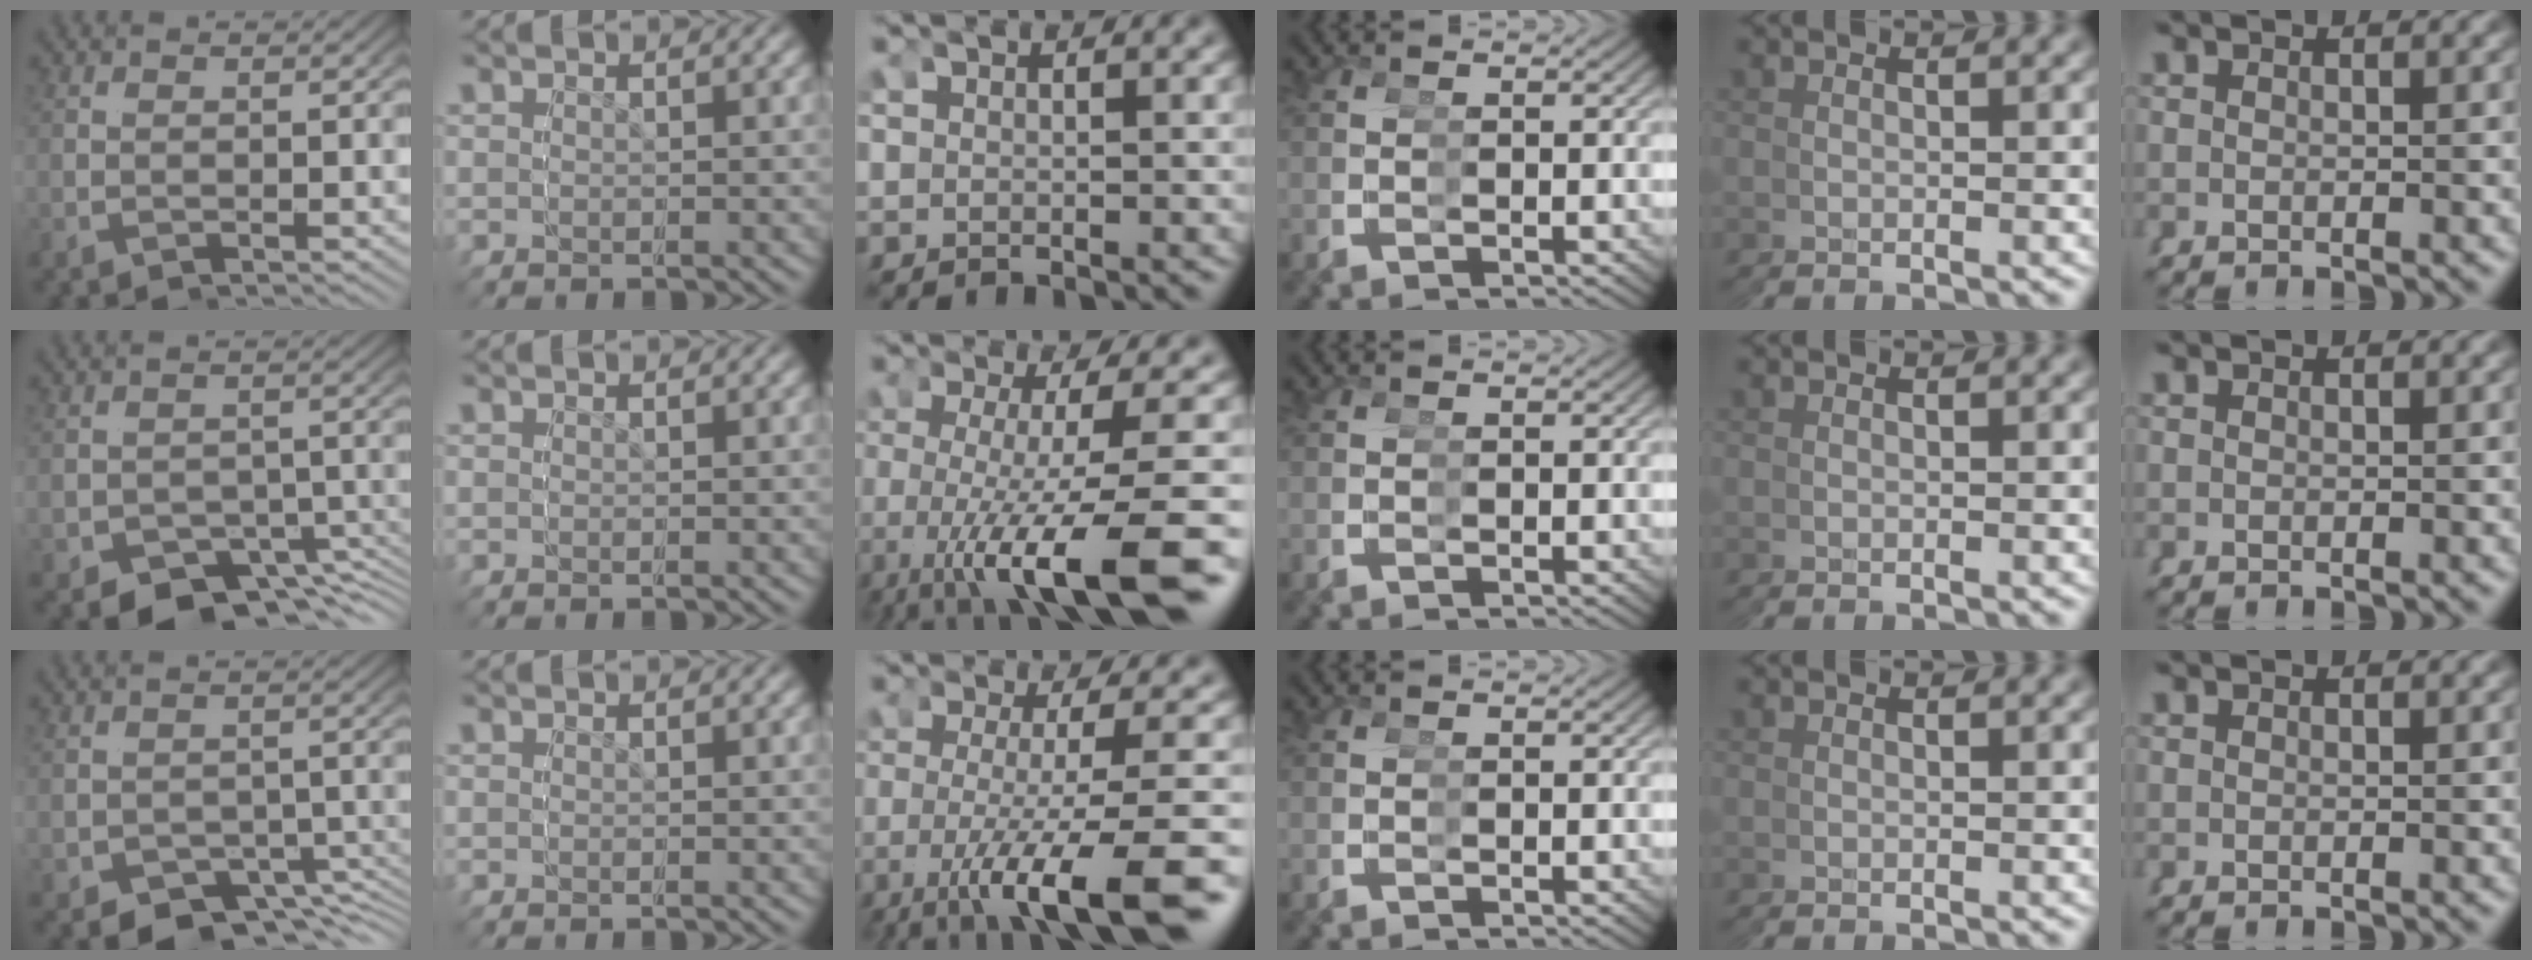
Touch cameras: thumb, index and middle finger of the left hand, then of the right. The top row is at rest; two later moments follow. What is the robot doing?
{"motion": "grasp_and_lifting", "object": "glue stick"}